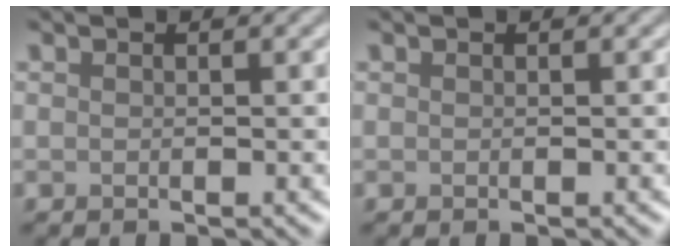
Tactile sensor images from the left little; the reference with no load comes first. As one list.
[{"total": 0.0}]